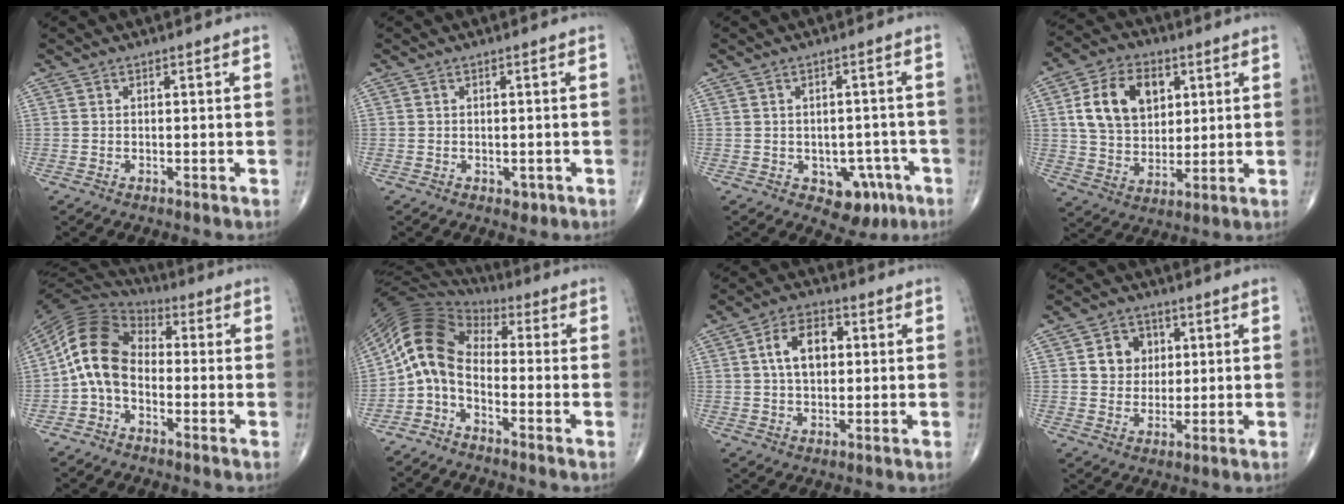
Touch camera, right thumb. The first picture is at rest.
{"total": 1.3, "force": [-0.4, 1.0, 0.7], "torque": [0.000, 0.001, 0.001]}
{"total": 7.1, "force": [-3.1, 5.0, 4.0], "torque": [-0.014, 0.022, -0.030]}
{"total": 14.1, "force": [4.3, 10.0, 9.1], "torque": [-0.128, -0.007, 0.078]}
{"total": 11.6, "force": [-1.7, 8.1, 8.1], "torque": [-0.141, 0.038, -0.047]}
{"total": 9.9, "force": [-1.7, 6.2, 7.5], "torque": [-0.134, 0.054, -0.053]}
{"total": 9.0, "force": [1.7, 5.7, 6.7], "torque": [-0.103, 0.012, 0.026]}
{"total": 7.0, "force": [1.8, 6.1, 3.0], "torque": [-0.014, -0.004, 0.031]}